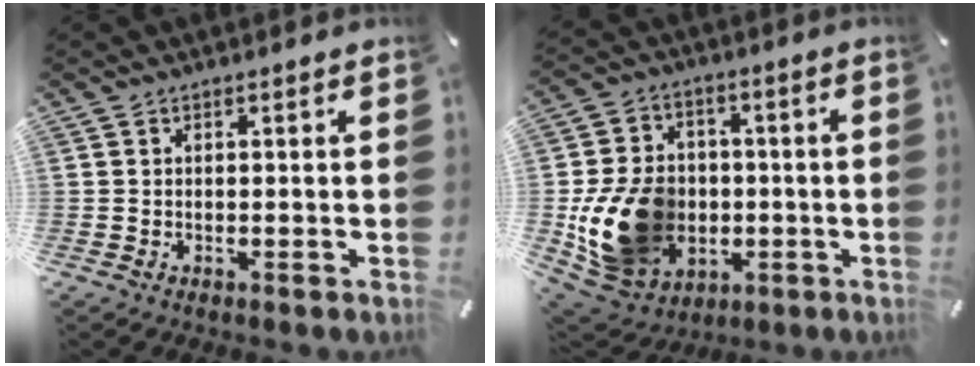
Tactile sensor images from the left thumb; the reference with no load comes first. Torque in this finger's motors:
{"motor_torque": [2.13, 2.88, 0.57, 0.07, 0.24]}